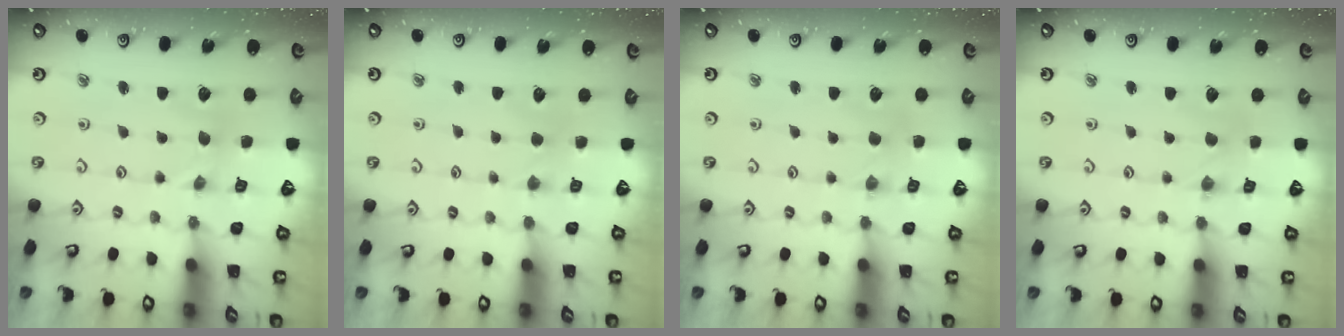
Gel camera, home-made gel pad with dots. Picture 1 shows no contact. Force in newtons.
{"total": 2.2, "press": 2.2, "slide": 0.4}
{"total": 2.2, "press": 2.2, "slide": 0.4}
{"total": 0.0}